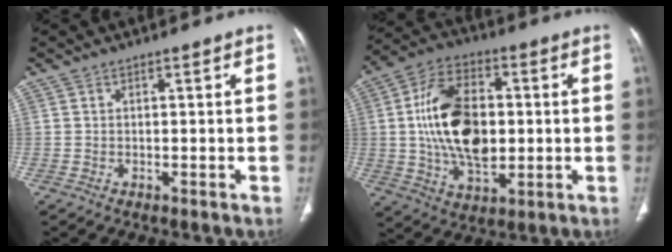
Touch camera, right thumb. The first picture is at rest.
{"total": 18.1, "force": [0.8, 10.9, 14.4], "torque": [-0.243, 0.008, 0.016]}